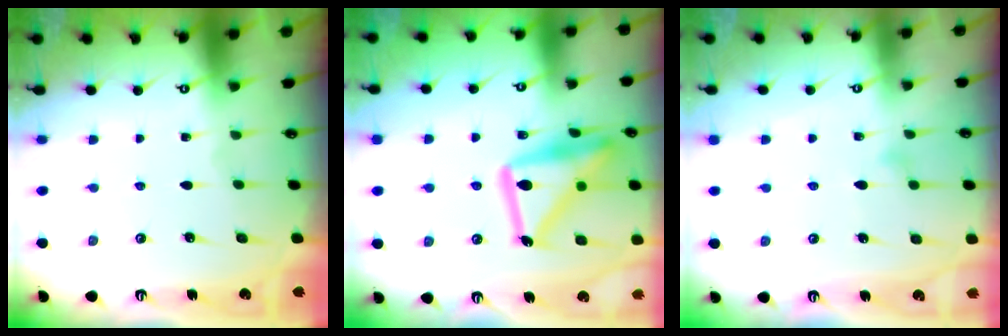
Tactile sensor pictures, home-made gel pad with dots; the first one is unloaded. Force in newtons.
{"total": 21.2, "press": 21.1, "slide": 1.6}
{"total": 8.3, "press": 8.3, "slide": 0.5}